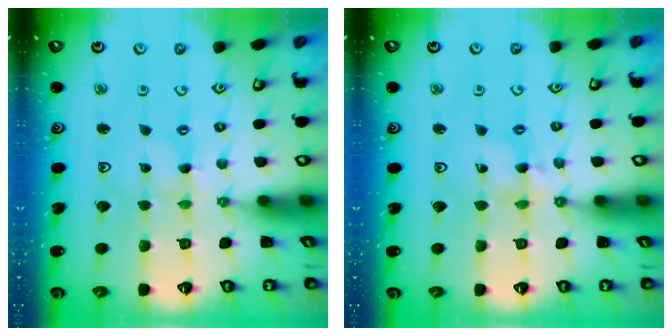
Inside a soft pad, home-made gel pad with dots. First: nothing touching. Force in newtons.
{"total": 2.3, "press": 2.3, "slide": 0.2}